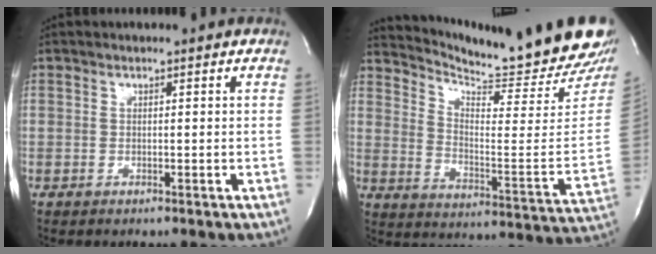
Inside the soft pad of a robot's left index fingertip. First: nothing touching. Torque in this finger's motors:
{"motor_torque": [-0.05, -0.05, 0.15, 0.04]}